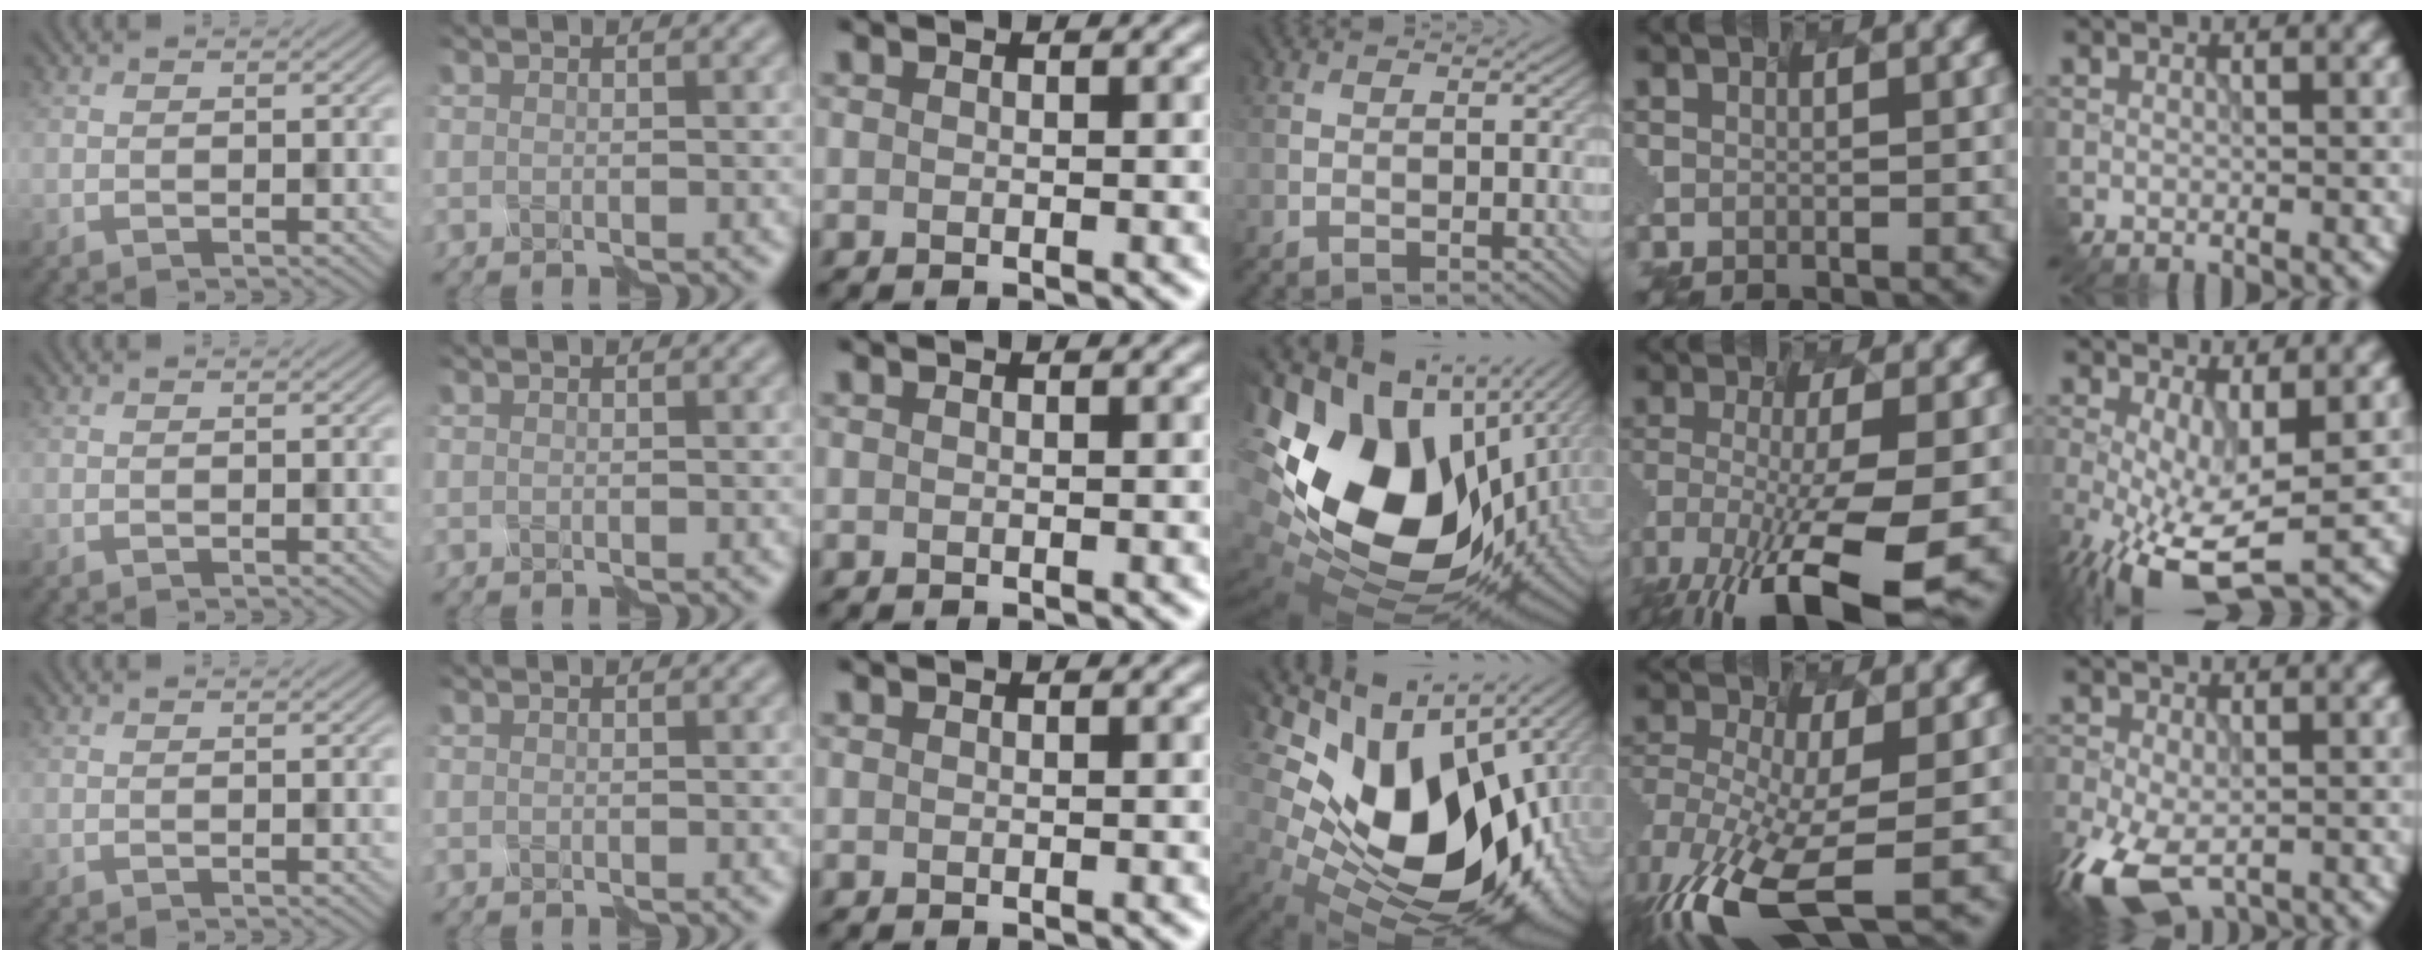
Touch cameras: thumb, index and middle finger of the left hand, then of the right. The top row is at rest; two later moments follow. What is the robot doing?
{"motion": "disassemble", "object": "markers"}